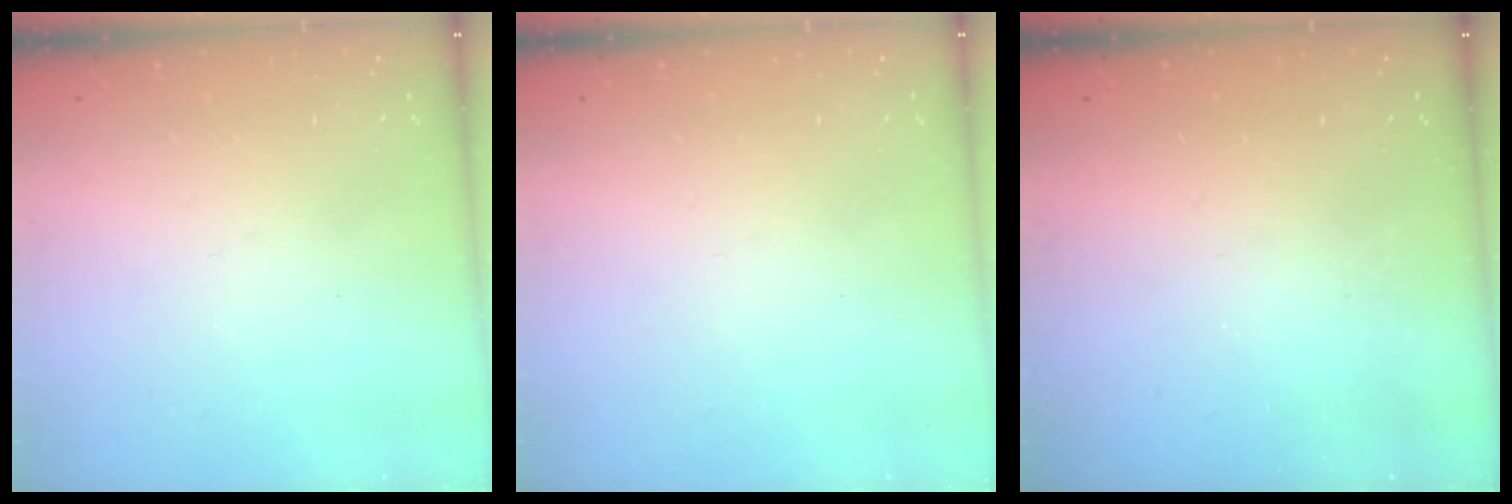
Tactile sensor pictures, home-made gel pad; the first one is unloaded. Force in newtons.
{"total": 0.0}
{"total": 0.6, "press": 0.6, "slide": 0.2}